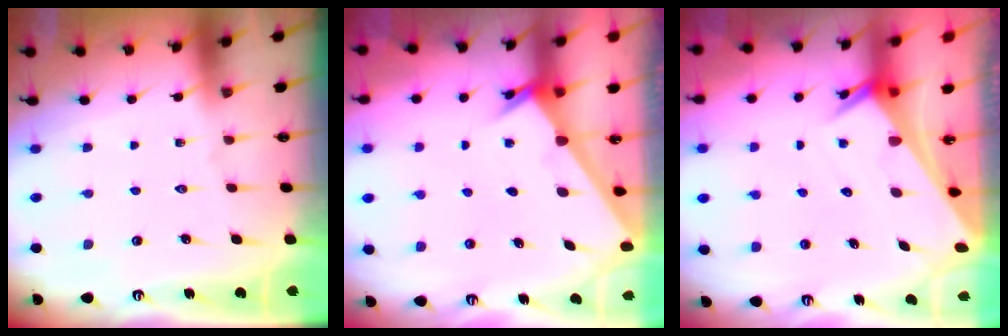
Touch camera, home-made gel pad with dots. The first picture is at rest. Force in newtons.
{"total": 2.5, "press": 2.5, "slide": 0.2}
{"total": 2.9, "press": 2.9, "slide": 0.2}